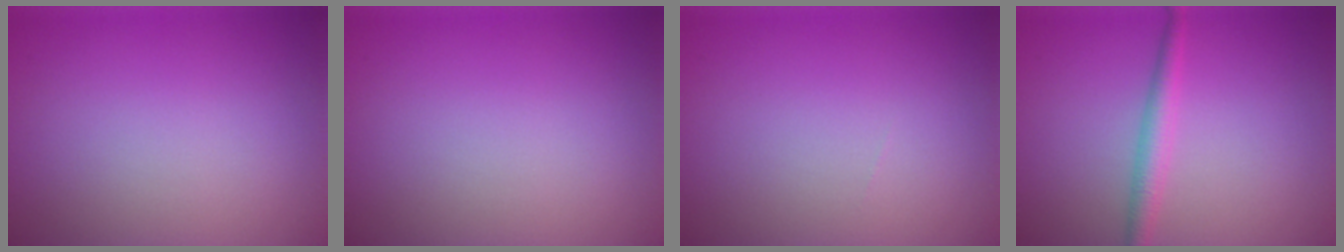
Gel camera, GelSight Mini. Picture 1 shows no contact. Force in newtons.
{"total": 0.0}
{"total": 0.0}
{"total": 2.2, "press": 2.2, "slide": 0.1}